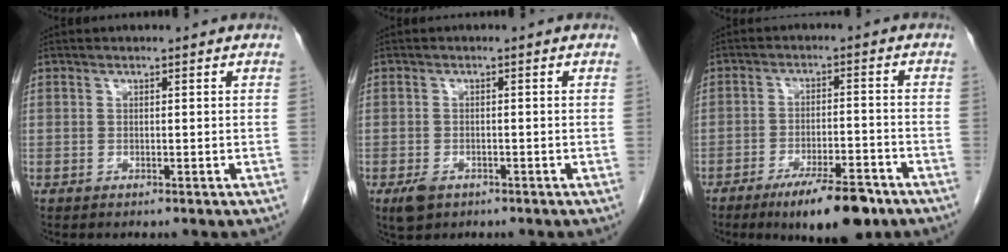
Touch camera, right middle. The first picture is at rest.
{"total": 2.7, "force": [-1.6, 1.6, 1.5], "torque": [-0.031, -0.002, -0.019]}
{"total": 10.5, "force": [-7.2, 2.3, 7.2], "torque": [-0.111, -0.012, -0.111]}